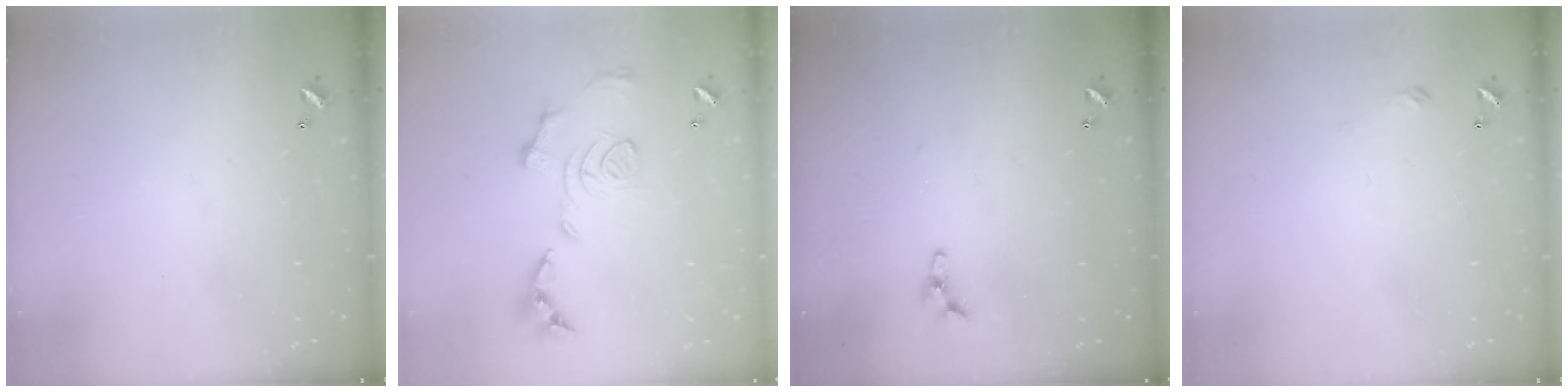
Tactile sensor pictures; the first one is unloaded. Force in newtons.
{"total": 1.5, "press": 0.8, "slide": 1.3}
{"total": 5.5, "press": 5.5, "slide": 0.6}
{"total": 2.7, "press": 2.6, "slide": 0.4}